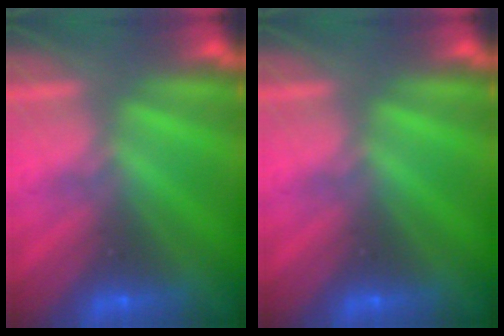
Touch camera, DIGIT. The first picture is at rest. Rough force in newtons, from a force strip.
{"total": 0.0}